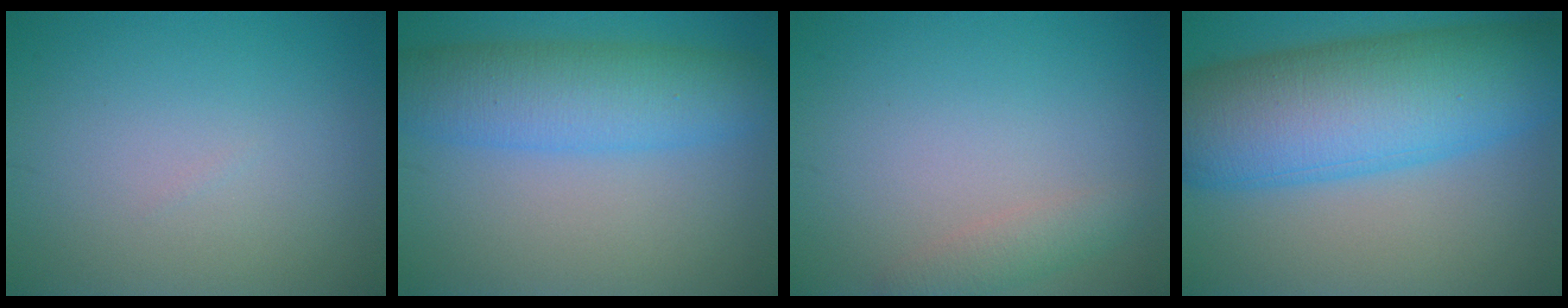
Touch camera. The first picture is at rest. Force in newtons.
{"total": 7.0, "press": 7.0, "slide": 0.1}
{"total": 1.9, "press": 1.9, "slide": 0.1}
{"total": 13.8, "press": 13.8, "slide": 0.3}